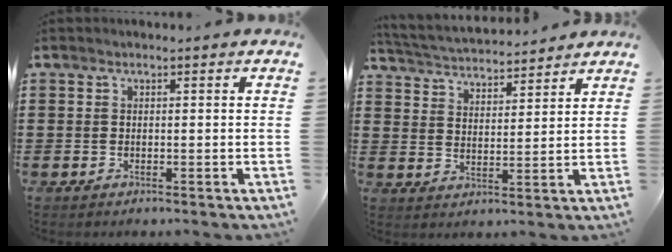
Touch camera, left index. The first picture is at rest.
{"total": 3.7, "force": [3.6, 0.3, 0.3], "torque": [-0.024, -0.022, 0.060]}